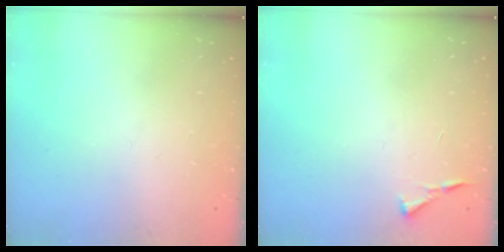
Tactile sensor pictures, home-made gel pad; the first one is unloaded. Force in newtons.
{"total": 3.5, "press": 3.4, "slide": 0.5}